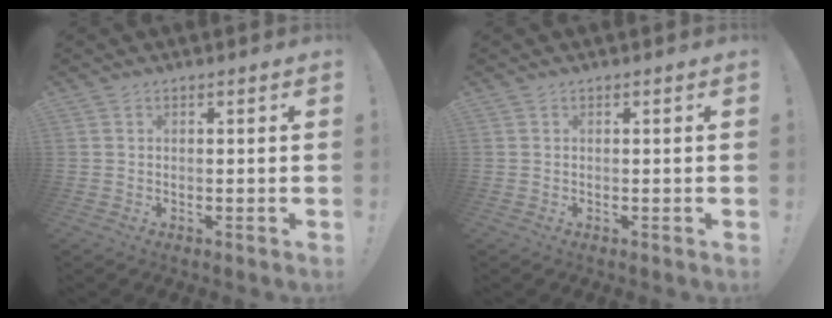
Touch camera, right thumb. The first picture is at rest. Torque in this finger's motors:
{"motor_torque": [-0.12, 0.14, -0.19, 0.13, 0.00]}